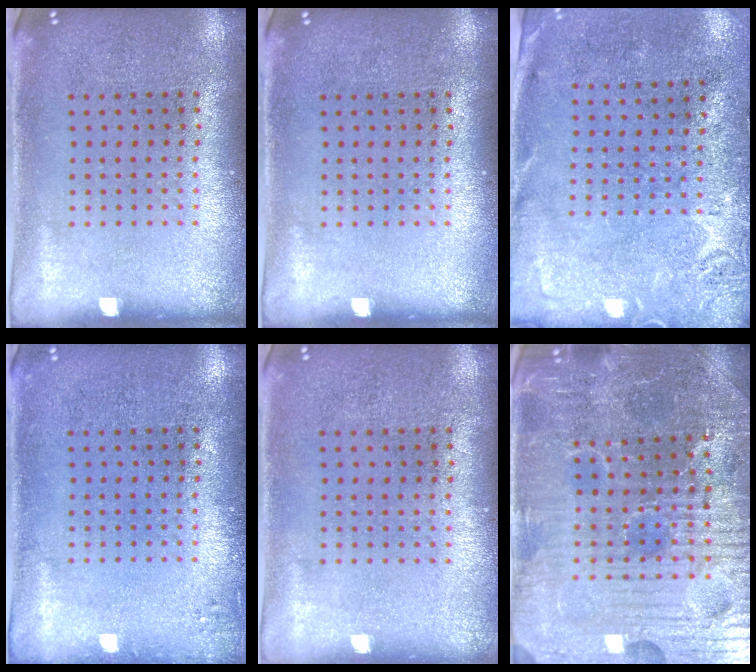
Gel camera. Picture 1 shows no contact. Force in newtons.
{"total": 0.0}
{"total": 2.8, "press": 2.2, "slide": 1.7}
{"total": 1.0, "press": 1.0, "slide": 0.2}
{"total": 0.0}
{"total": 5.2, "press": 5.0, "slide": 1.4}